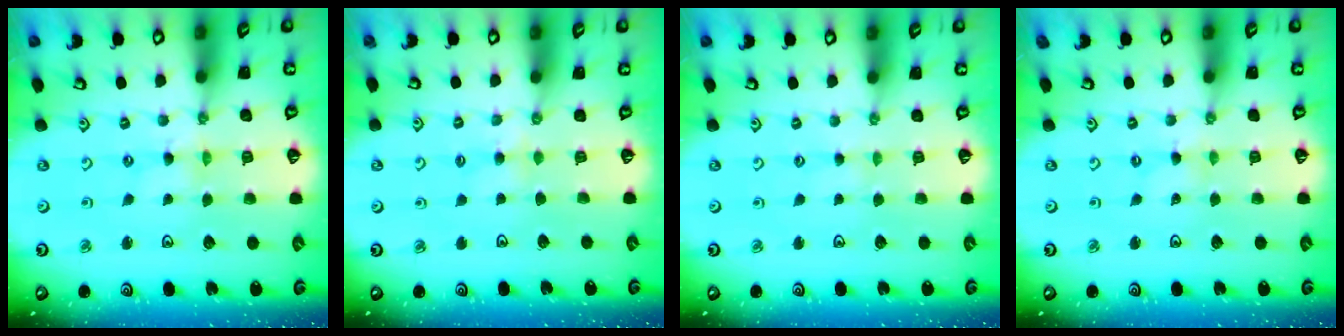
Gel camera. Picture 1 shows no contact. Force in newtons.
{"total": 2.7, "press": 2.6, "slide": 0.5}
{"total": 0.9, "press": 0.9, "slide": 0.2}
{"total": 0.0}